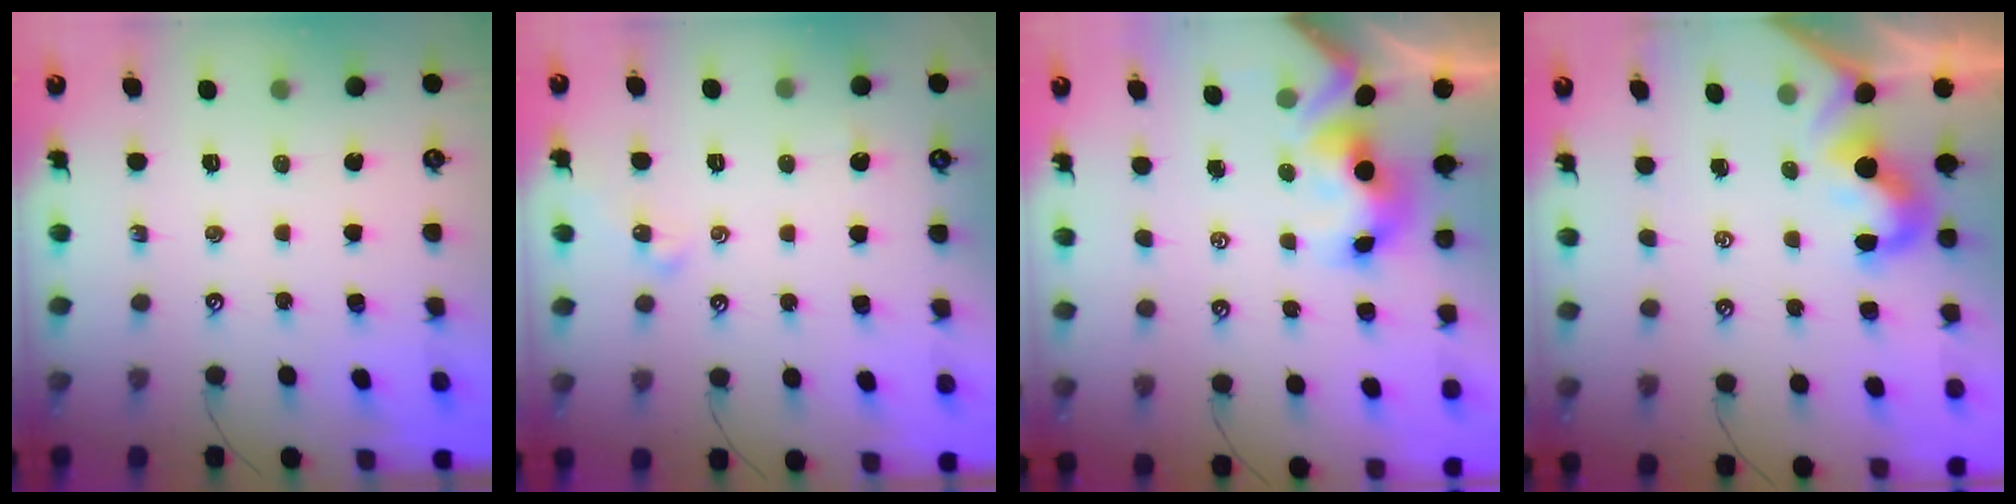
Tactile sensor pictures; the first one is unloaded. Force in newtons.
{"total": 1.8, "press": 1.7, "slide": 0.6}
{"total": 6.0, "press": 6.0, "slide": 1.1}
{"total": 1.7, "press": 1.5, "slide": 0.8}